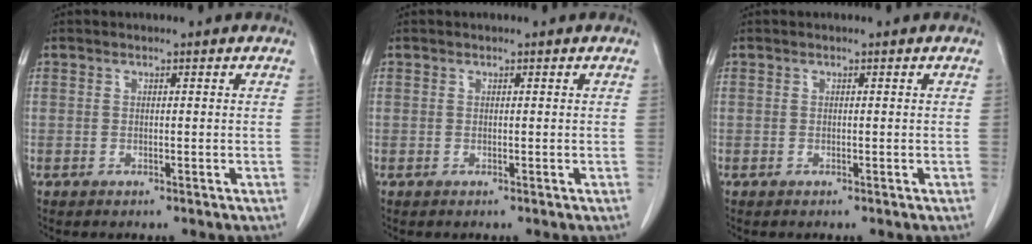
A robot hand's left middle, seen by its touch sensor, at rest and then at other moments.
{"total": 0.0}
{"total": 0.0}